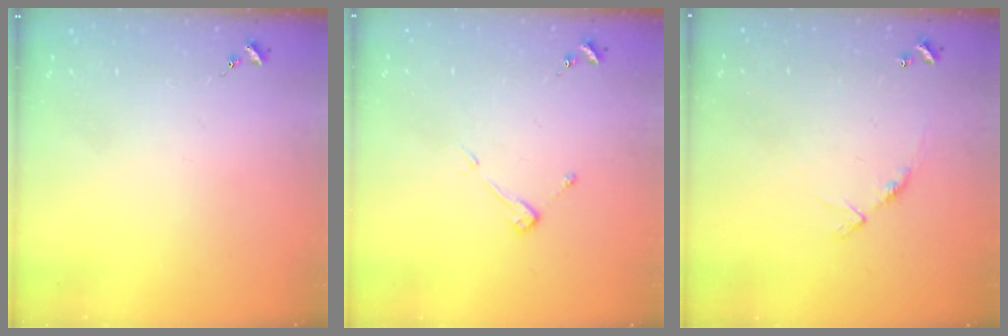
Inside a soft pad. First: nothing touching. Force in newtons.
{"total": 3.9, "press": 3.9, "slide": 0.4}
{"total": 8.4, "press": 8.4, "slide": 0.6}